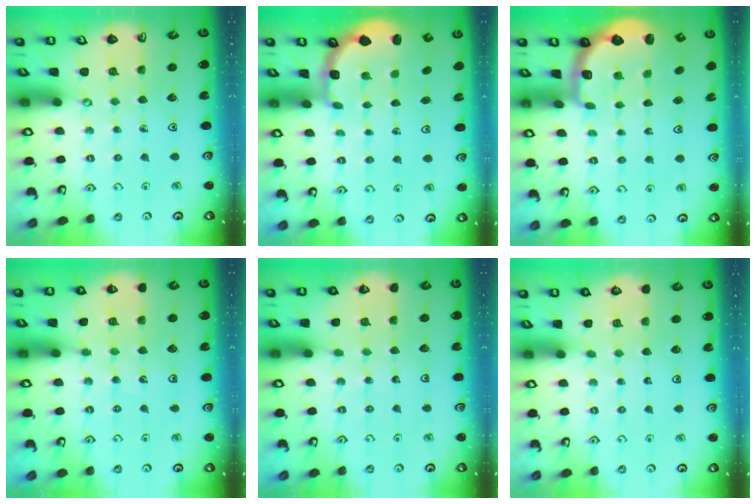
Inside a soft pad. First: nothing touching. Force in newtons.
{"total": 2.9, "press": 1.8, "slide": 2.3}
{"total": 2.6, "press": 1.9, "slide": 1.7}
{"total": 5.8, "press": 5.5, "slide": 1.6}
{"total": 2.2, "press": 2.2, "slide": 0.2}
{"total": 0.0}